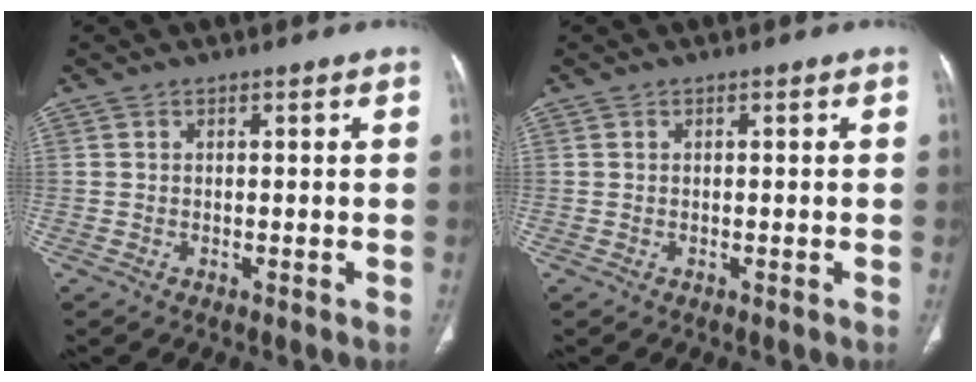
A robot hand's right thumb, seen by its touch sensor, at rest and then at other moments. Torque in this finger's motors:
{"motor_torque": [-0.11, 0.11, -0.10, 0.09, 0.08]}